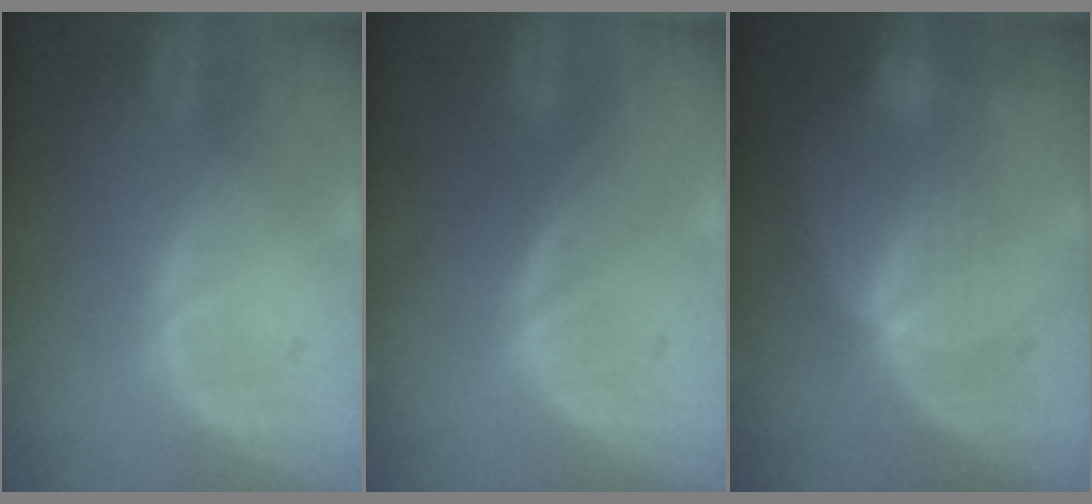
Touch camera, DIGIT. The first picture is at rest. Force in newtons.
{"total": 0.0}
{"total": 4.9, "press": 4.7, "slide": 1.2}